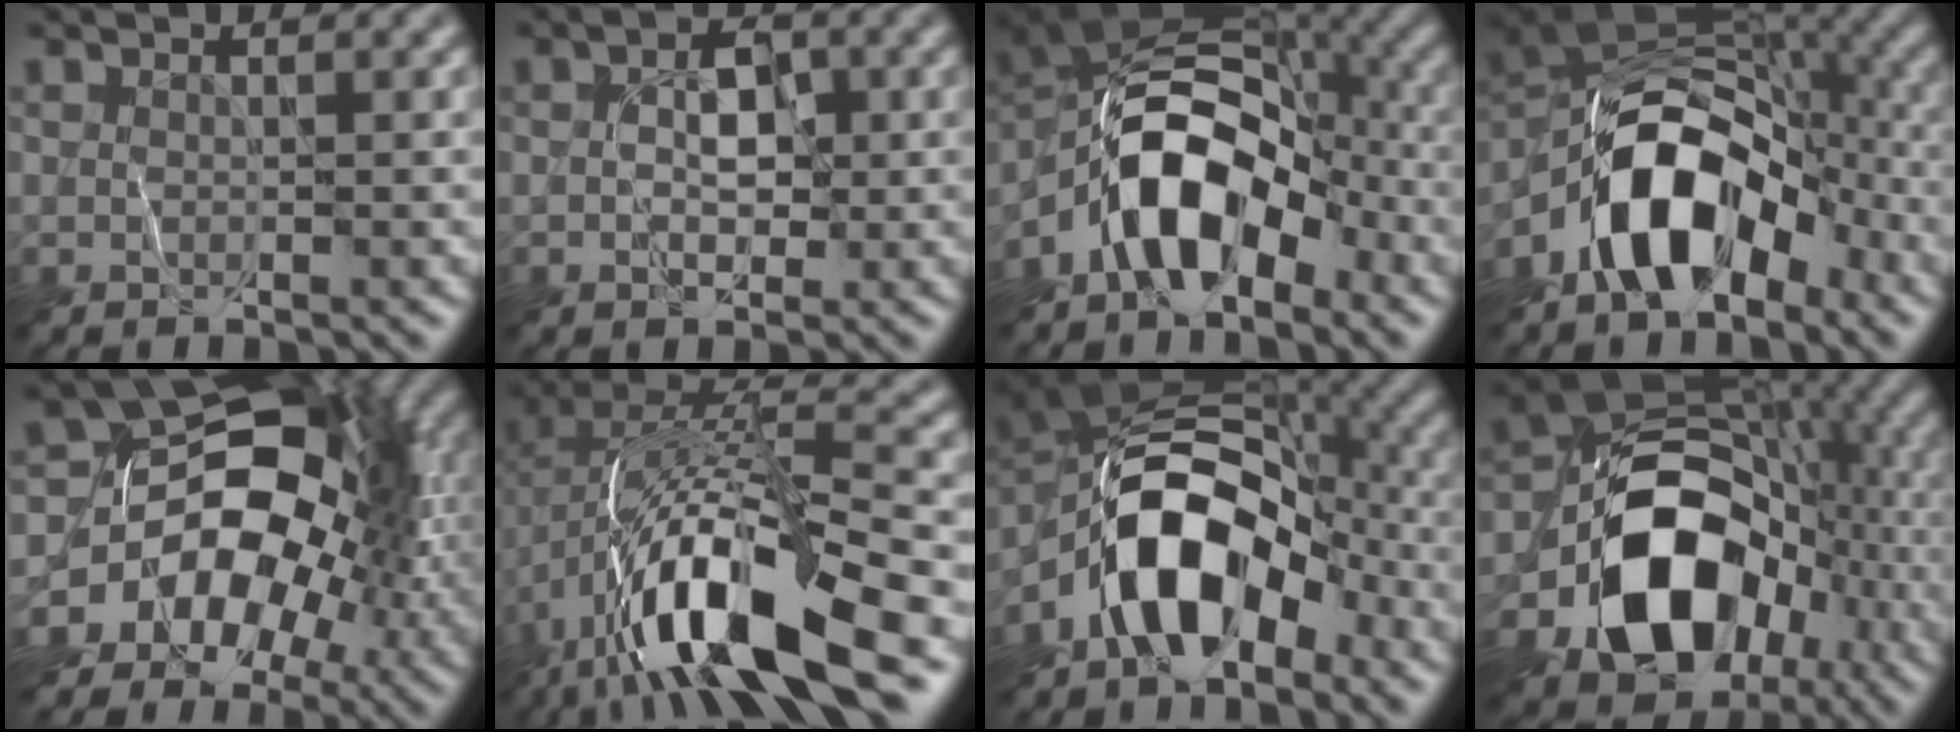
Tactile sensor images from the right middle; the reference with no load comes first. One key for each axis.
{"total": 3.1, "fx": -0.1, "fy": 1.9, "fz": 2.4, "tx": -0.039, "ty": 0.002, "tz": -0.004}
{"total": 8.7, "fx": -3.9, "fy": 4.9, "fz": 6.1, "tx": -0.092, "ty": 0.017, "tz": -0.080}
{"total": 10.4, "fx": -5.0, "fy": 5.9, "fz": 7.0, "tx": -0.105, "ty": 0.015, "tz": -0.098}
{"total": 12.9, "fx": -3.5, "fy": 9.1, "fz": 8.4, "tx": -0.086, "ty": 0.010, "tz": -0.074}
{"total": 14.8, "fx": -5.1, "fy": 5.9, "fz": 12.6, "tx": -0.234, "ty": -0.006, "tz": -0.085}
{"total": 10.0, "fx": -4.3, "fy": 5.6, "fz": 7.0, "tx": -0.113, "ty": 0.018, "tz": -0.086}
{"total": 14.6, "fx": -5.1, "fy": 10.5, "fz": 8.8, "tx": -0.137, "ty": -0.014, "tz": -0.093}